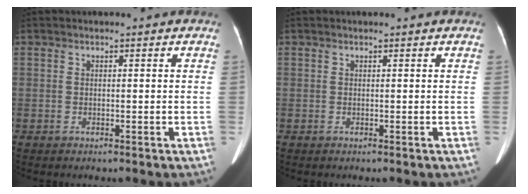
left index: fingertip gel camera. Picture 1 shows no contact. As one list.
[{"total": 0.8, "force": [0.7, 0.0, 0.4], "torque": [-0.008, 0.001, 0.010]}]